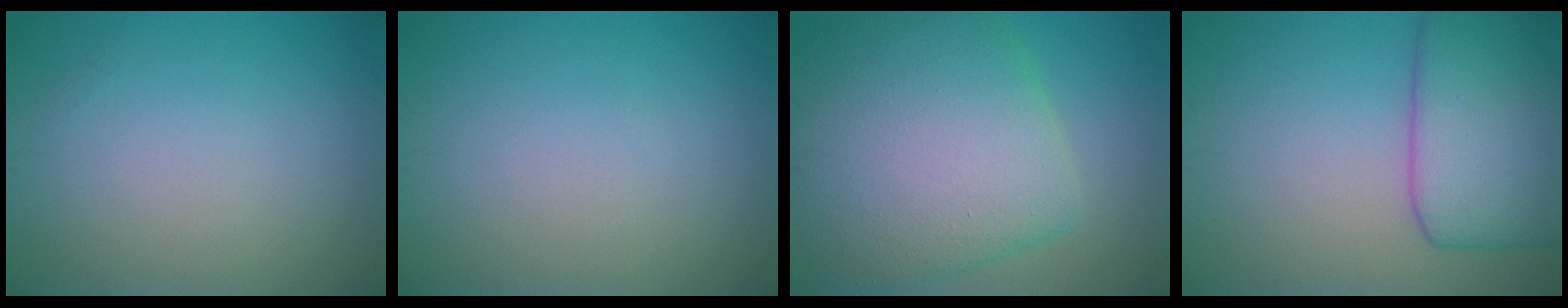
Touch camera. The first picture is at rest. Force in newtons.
{"total": 0.0}
{"total": 10.9, "press": 10.9, "slide": 0.4}
{"total": 8.2, "press": 8.2, "slide": 0.3}